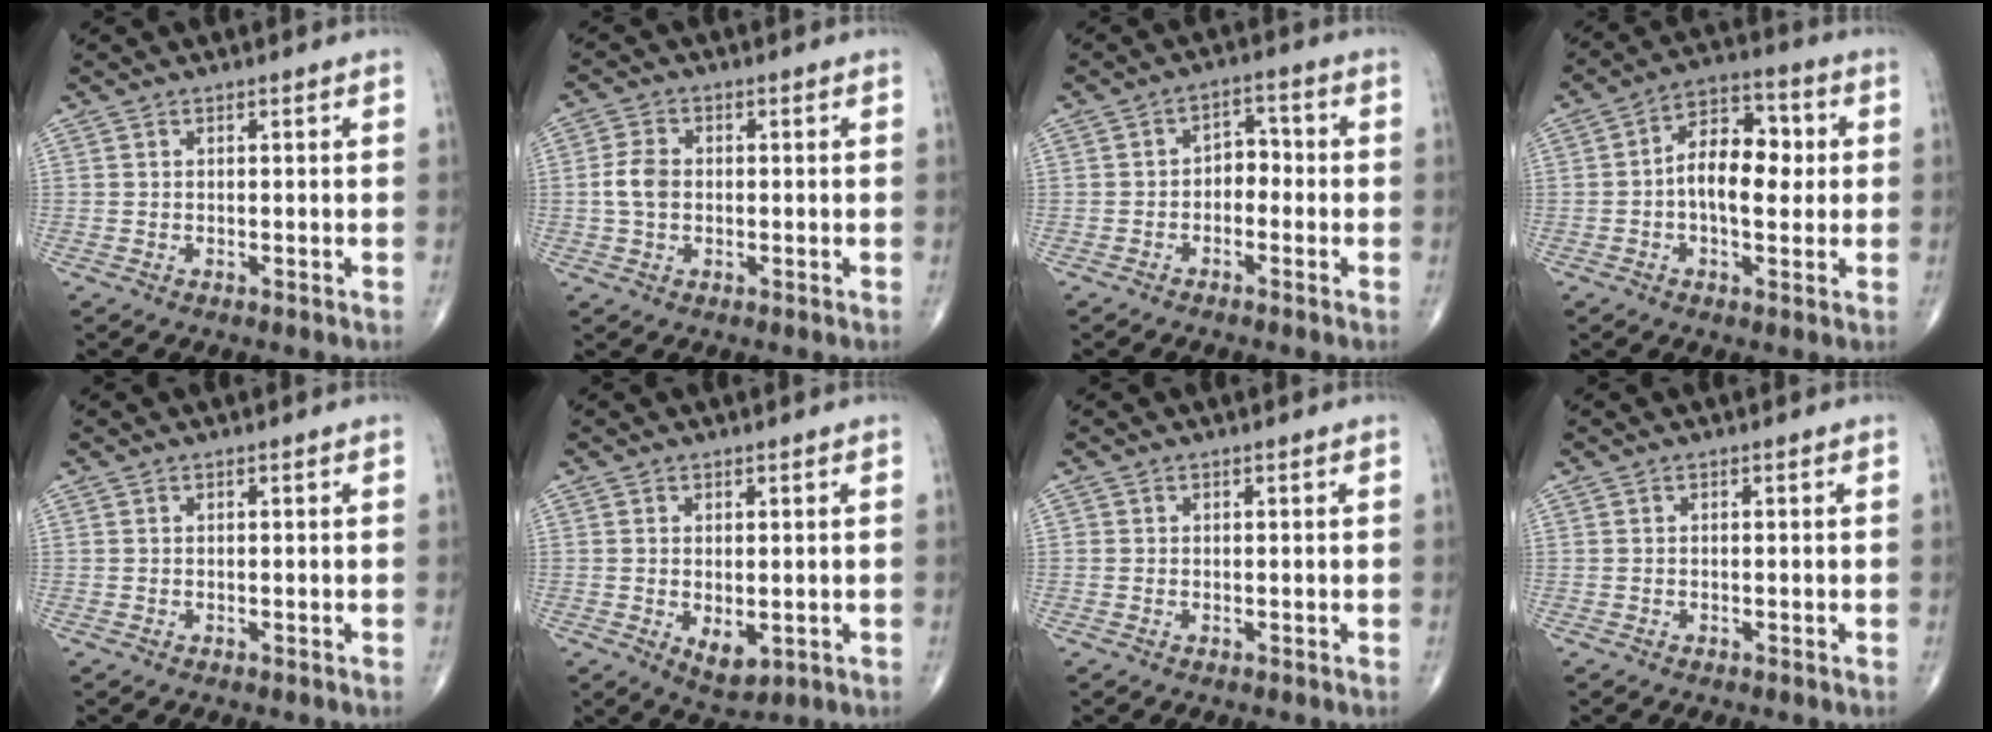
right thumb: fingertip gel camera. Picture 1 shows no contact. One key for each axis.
{"total": 4.5, "fx": -0.2, "fy": 3.2, "fz": 3.1, "tx": -0.065, "ty": 0.009, "tz": -0.008}
{"total": 4.1, "fx": -1.3, "fy": 2.9, "fz": 2.6, "tx": -0.018, "ty": 0.026, "tz": -0.033}
{"total": 11.2, "fx": 0.0, "fy": 6.4, "fz": 9.2, "tx": -0.126, "ty": 0.026, "tz": -0.007}
{"total": 0.0}
{"total": 4.7, "fx": -0.9, "fy": 2.5, "fz": 3.9, "tx": -0.053, "ty": -0.012, "tz": -0.003}
{"total": 0.0}
{"total": 0.0}